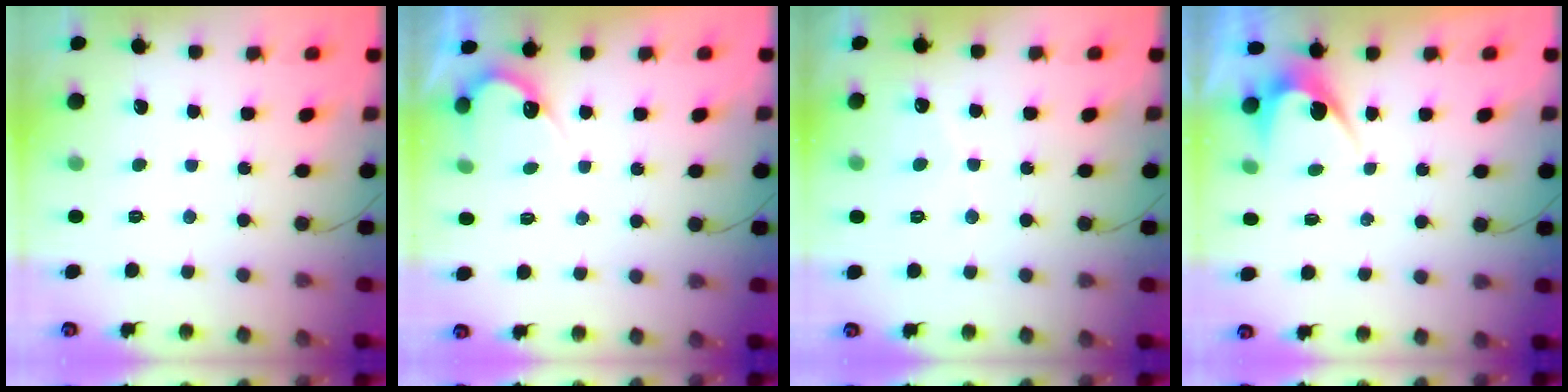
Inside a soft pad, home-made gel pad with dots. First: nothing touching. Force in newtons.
{"total": 5.9, "press": 5.9, "slide": 0.2}
{"total": 1.6, "press": 1.6, "slide": 0.1}
{"total": 3.8, "press": 3.8, "slide": 0.3}